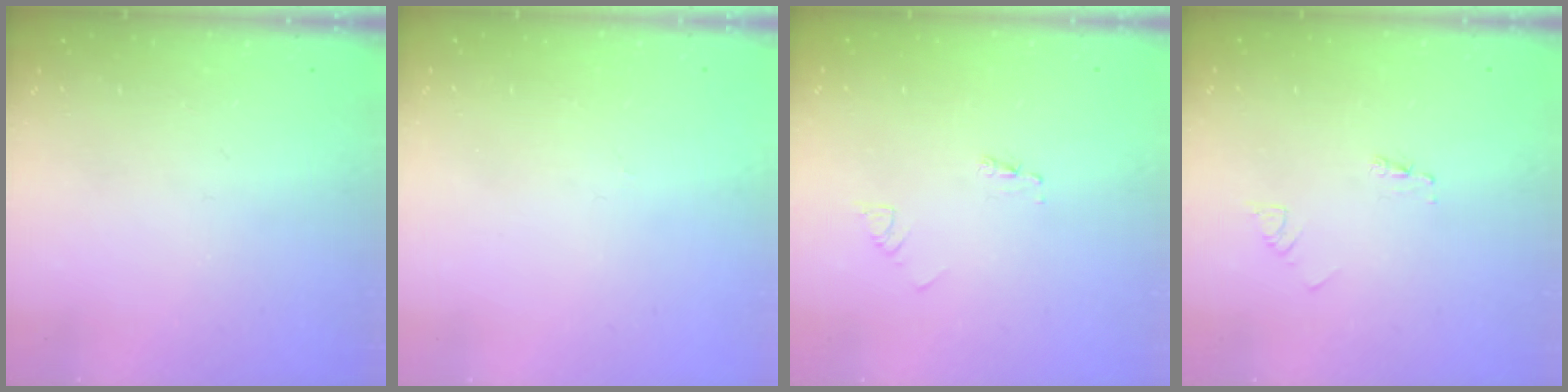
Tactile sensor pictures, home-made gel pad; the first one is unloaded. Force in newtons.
{"total": 0.0}
{"total": 2.1, "press": 2.1, "slide": 0.1}
{"total": 2.1, "press": 2.1, "slide": 0.1}